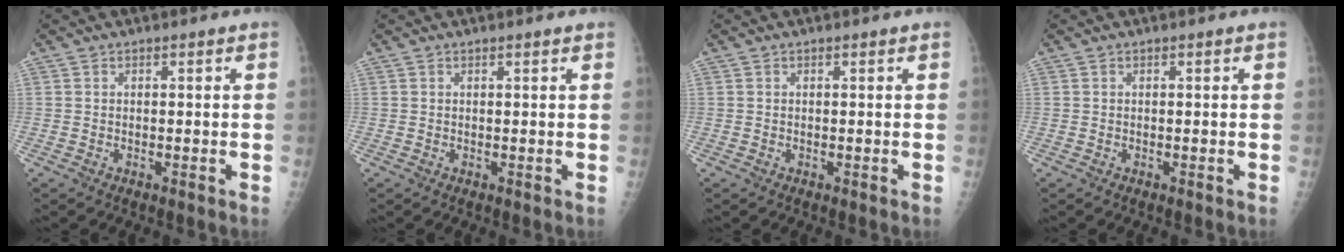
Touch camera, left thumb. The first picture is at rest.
{"total": 0.8, "force": [0.7, 0.0, 0.4], "torque": [-0.007, 0.002, 0.011]}
{"total": 0.0}
{"total": 0.0}